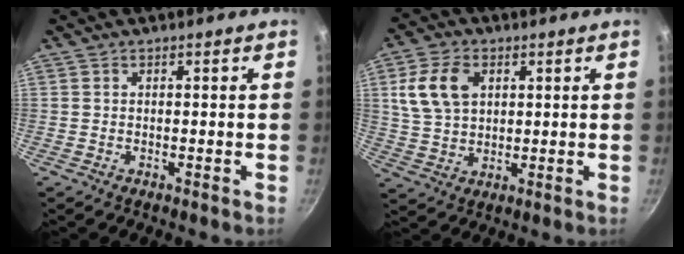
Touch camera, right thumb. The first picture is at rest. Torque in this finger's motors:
{"motor_torque": [-0.26, 0.41, 0.09, -0.08, 0.03]}